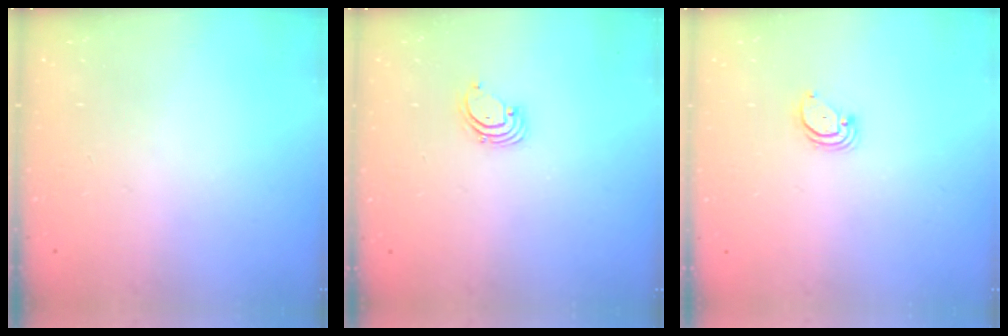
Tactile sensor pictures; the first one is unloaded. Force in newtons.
{"total": 1.5, "press": 1.5, "slide": 0.1}
{"total": 2.0, "press": 2.0, "slide": 0.1}